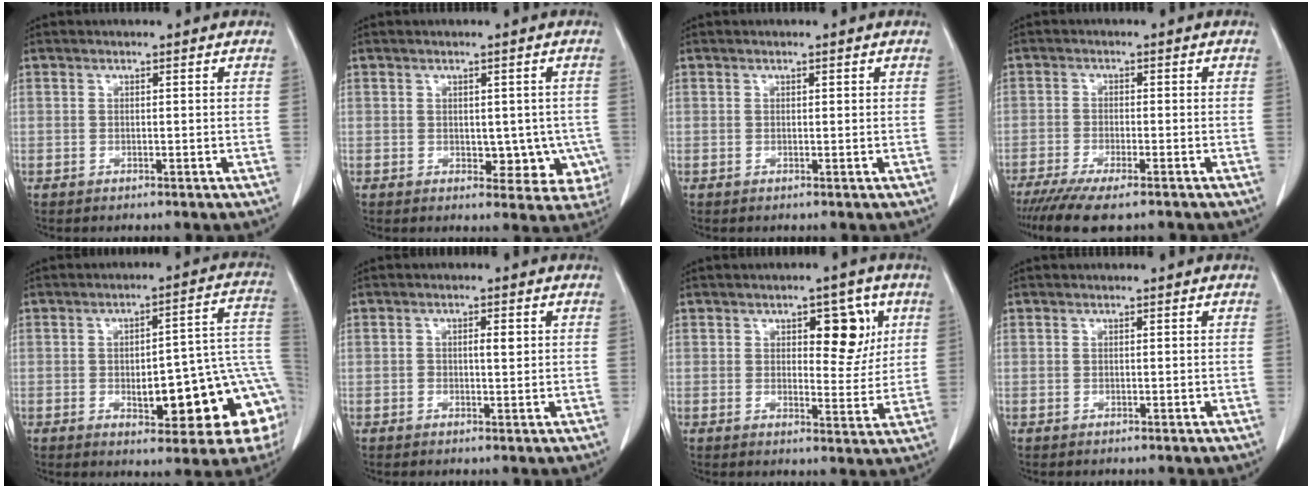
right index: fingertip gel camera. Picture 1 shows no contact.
{"total": 6.7, "force": [-0.8, 4.2, 5.2], "torque": [-0.037, 0.007, 0.000]}
{"total": 0.0}
{"total": 9.5, "force": [-7.4, 1.6, 5.7], "torque": [-0.081, -0.018, -0.112]}
{"total": 17.9, "force": [-4.9, 4.9, 16.5], "torque": [-0.125, 0.042, -0.049]}
{"total": 1.9, "force": [0.3, 0.7, 1.8], "torque": [-0.029, 0.002, 0.004]}
{"total": 7.5, "force": [2.9, 3.4, 6.0], "torque": [-0.068, 0.009, 0.041]}
{"total": 0.0}